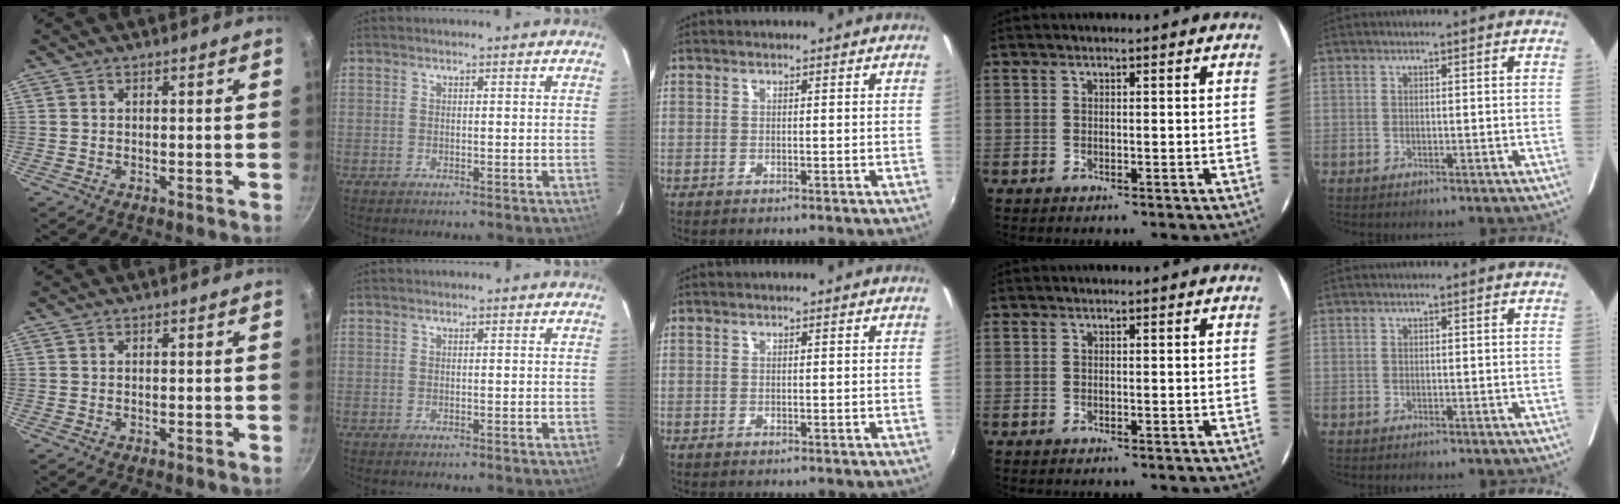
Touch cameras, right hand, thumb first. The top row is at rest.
{}